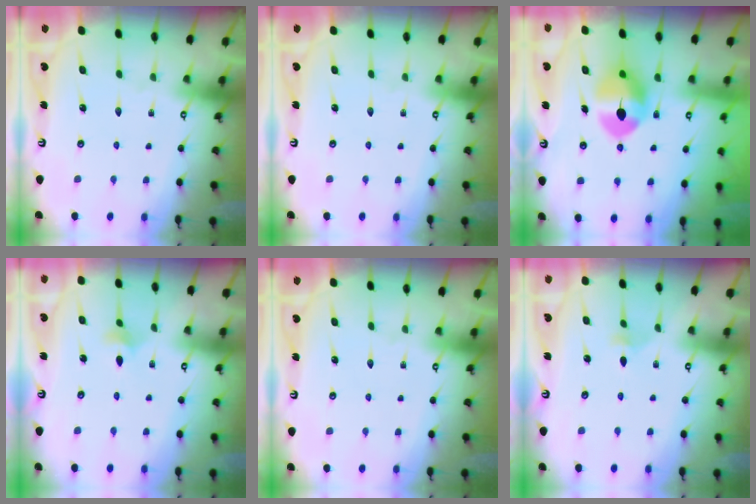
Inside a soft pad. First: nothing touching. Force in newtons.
{"total": 0.0}
{"total": 10.5, "press": 10.4, "slide": 1.0}
{"total": 3.9, "press": 3.8, "slide": 0.8}
{"total": 0.0}
{"total": 2.8, "press": 2.7, "slide": 0.7}